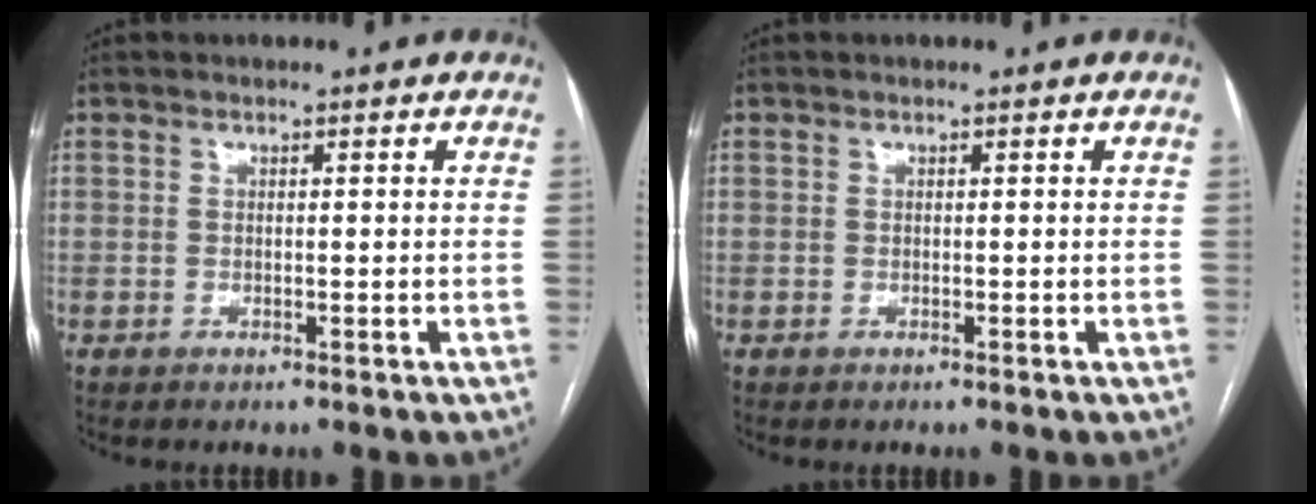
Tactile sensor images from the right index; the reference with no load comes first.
{"total": 0.0}